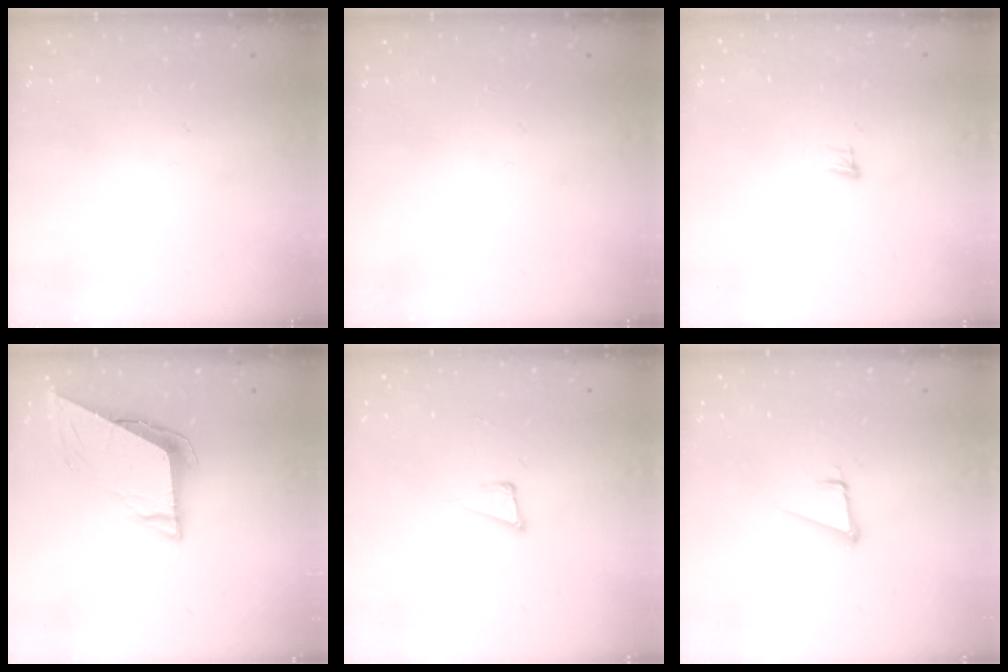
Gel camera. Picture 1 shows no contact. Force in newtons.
{"total": 0.0}
{"total": 4.3, "press": 4.1, "slide": 1.0}
{"total": 8.1, "press": 8.1, "slide": 0.3}
{"total": 4.0, "press": 2.7, "slide": 2.9}
{"total": 4.8, "press": 3.6, "slide": 3.1}